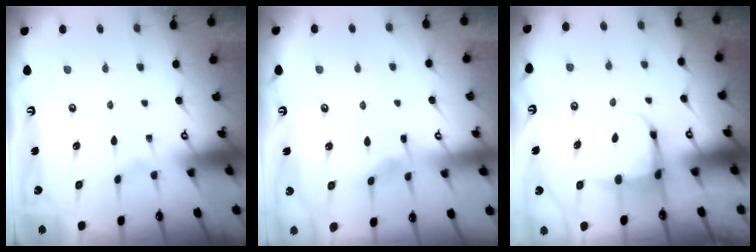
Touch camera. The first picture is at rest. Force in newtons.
{"total": 2.4, "press": 2.4, "slide": 0.3}
{"total": 4.3, "press": 4.2, "slide": 0.7}